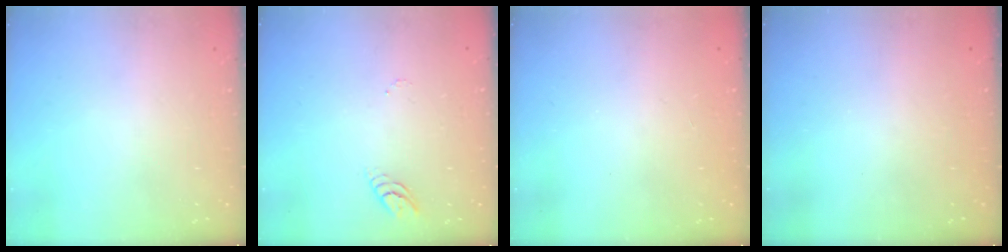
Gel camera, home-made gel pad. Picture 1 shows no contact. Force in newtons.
{"total": 3.1, "press": 3.1, "slide": 0.3}
{"total": 0.0}
{"total": 0.0}